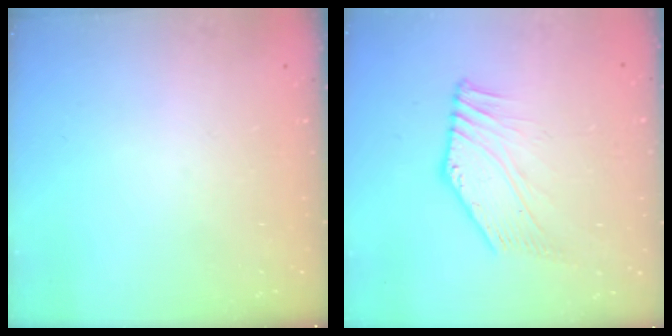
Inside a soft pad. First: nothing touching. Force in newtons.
{"total": 3.0, "press": 2.8, "slide": 1.0}